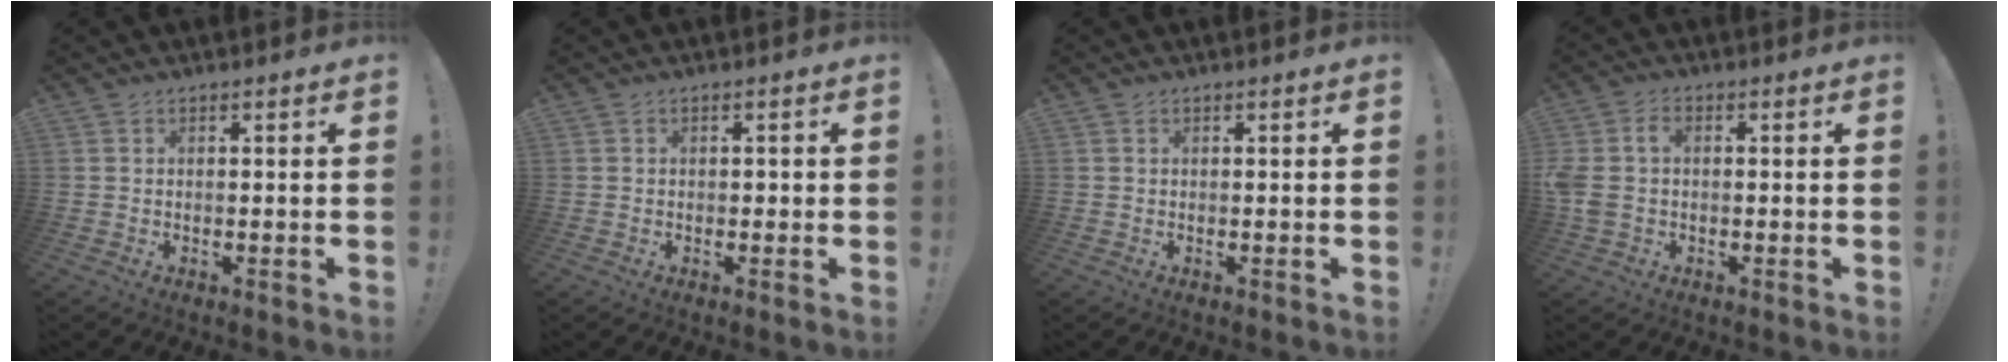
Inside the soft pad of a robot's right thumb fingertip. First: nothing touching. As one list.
[{"total": 1.1, "force": [-0.5, 0.9, 0.4], "torque": [-0.006, 0.002, -0.010]}, {"total": 0.0}, {"total": 5.6, "force": [-0.2, 3.9, 4.0], "torque": [-0.088, 0.006, -0.005]}]